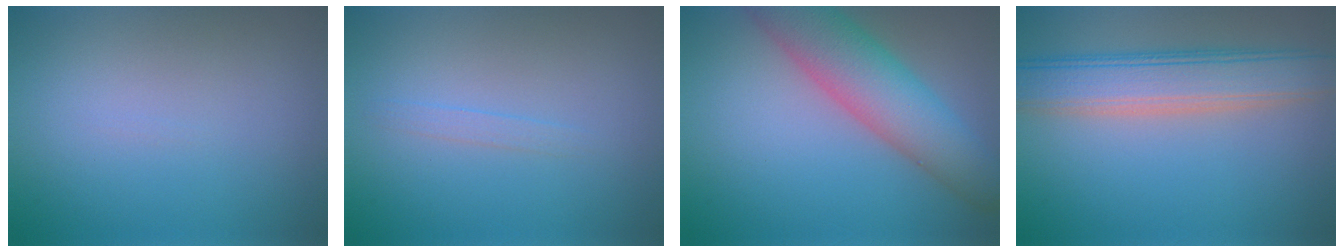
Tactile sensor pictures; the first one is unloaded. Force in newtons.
{"total": 0.8, "press": 0.8, "slide": 0.1}
{"total": 7.7, "press": 7.7, "slide": 0.3}
{"total": 6.4, "press": 6.4, "slide": 0.3}